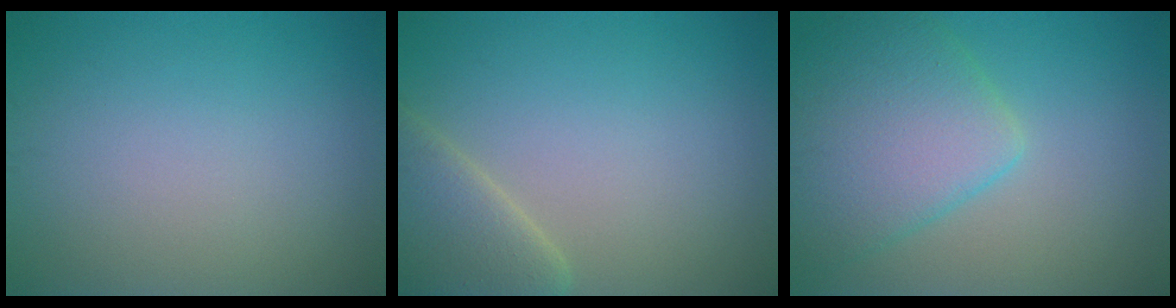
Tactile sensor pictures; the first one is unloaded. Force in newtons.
{"total": 4.6, "press": 4.6, "slide": 0.4}
{"total": 6.8, "press": 6.8, "slide": 0.3}